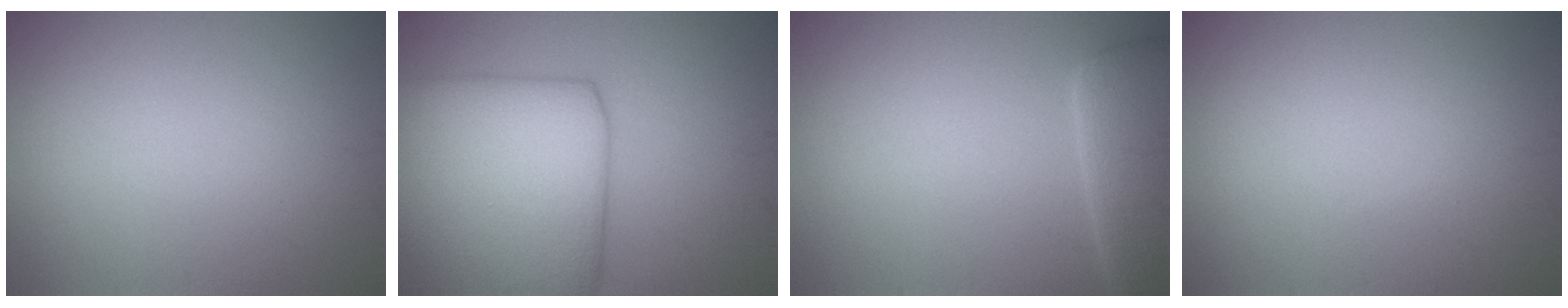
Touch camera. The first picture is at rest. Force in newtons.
{"total": 12.1, "press": 12.1, "slide": 0.3}
{"total": 5.6, "press": 5.6, "slide": 0.5}
{"total": 0.0}